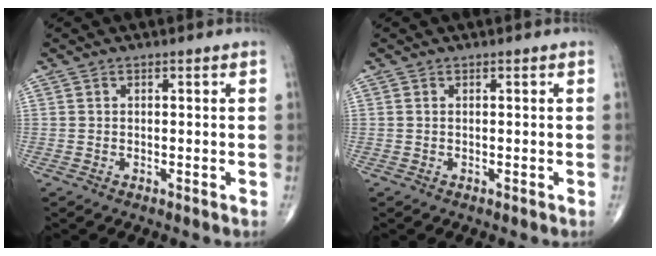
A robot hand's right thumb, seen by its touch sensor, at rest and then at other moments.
{"total": 0.0}